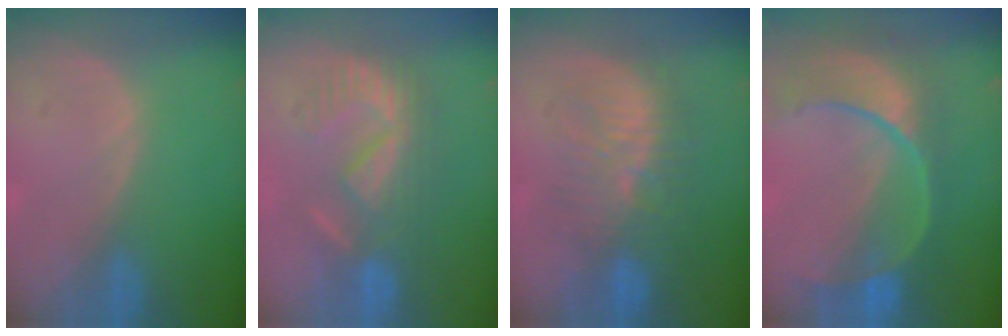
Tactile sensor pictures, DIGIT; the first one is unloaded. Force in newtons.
{"total": 8.4, "press": 8.2, "slide": 1.9}
{"total": 9.3, "press": 9.0, "slide": 2.4}
{"total": 11.3, "press": 9.5, "slide": 6.1}